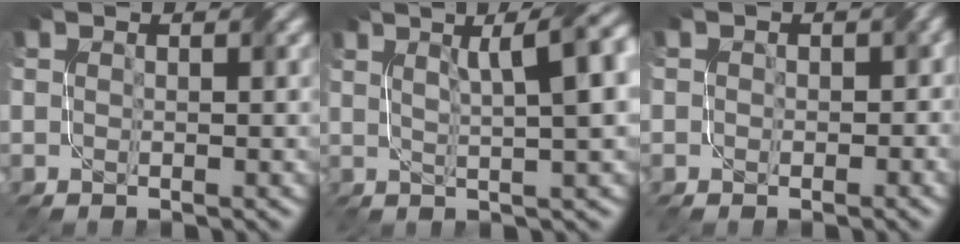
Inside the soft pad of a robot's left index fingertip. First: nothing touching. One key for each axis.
{"total": 8.2, "fx": 3.1, "fy": 2.2, "fz": 7.3, "tx": -0.060, "ty": 0.031, "tz": 0.040}
{"total": 2.1, "fx": 0.1, "fy": 1.9, "fz": 0.8, "tx": 0.007, "ty": 0.004, "tz": 0.001}